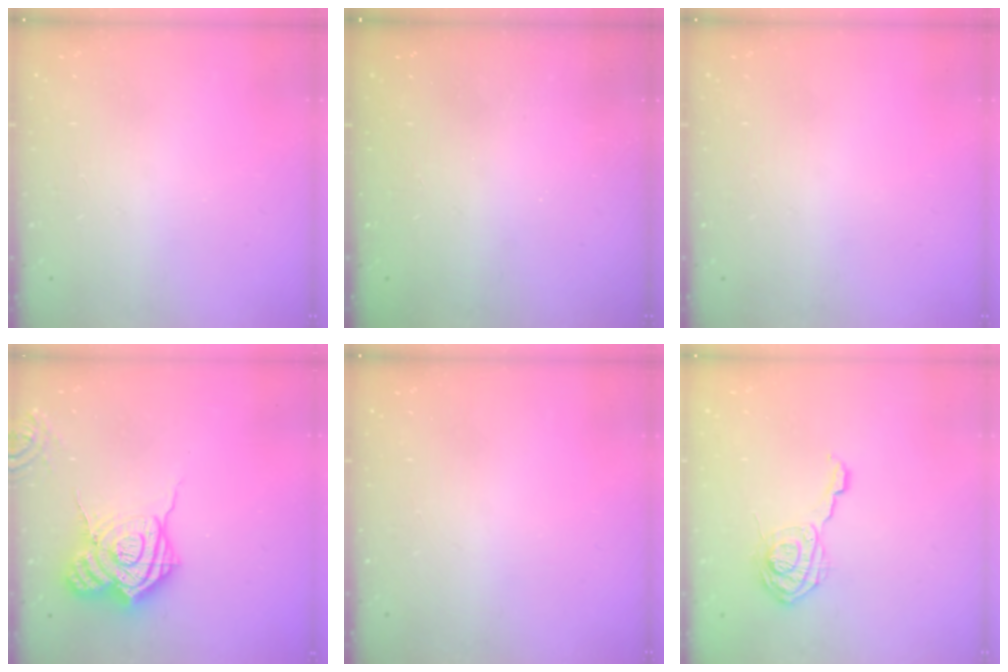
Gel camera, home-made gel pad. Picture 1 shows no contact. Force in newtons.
{"total": 2.6, "press": 2.5, "slide": 0.8}
{"total": 0.0}
{"total": 19.0, "press": 19.0, "slide": 1.7}
{"total": 0.0}
{"total": 11.7, "press": 11.7, "slide": 0.5}